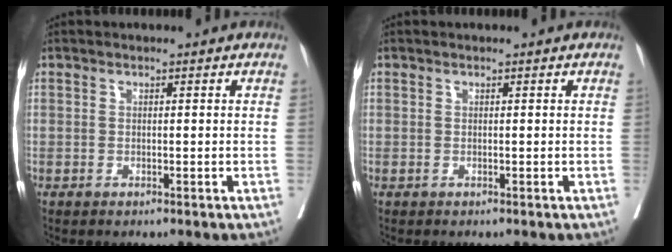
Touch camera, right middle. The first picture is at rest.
{"total": 0.0}